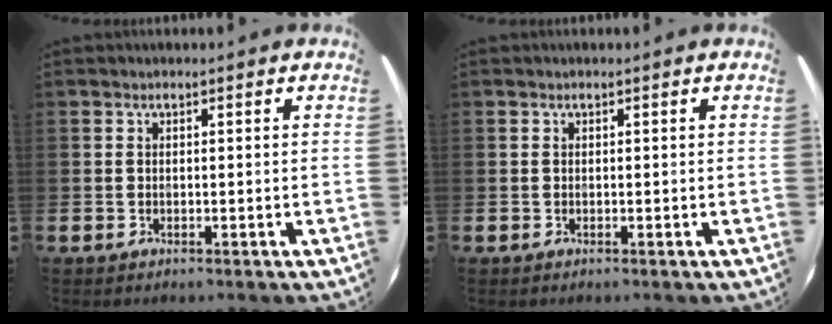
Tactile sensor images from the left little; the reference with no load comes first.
{"total": 0.0}